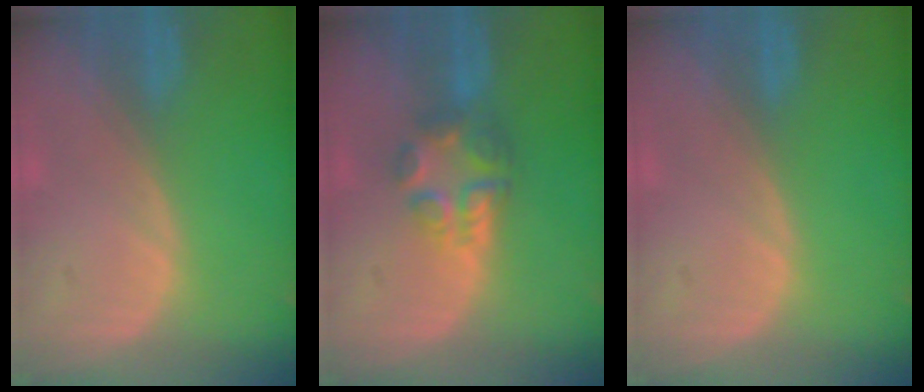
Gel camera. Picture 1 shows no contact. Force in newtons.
{"total": 6.0, "press": 5.2, "slide": 3.1}
{"total": 0.0}